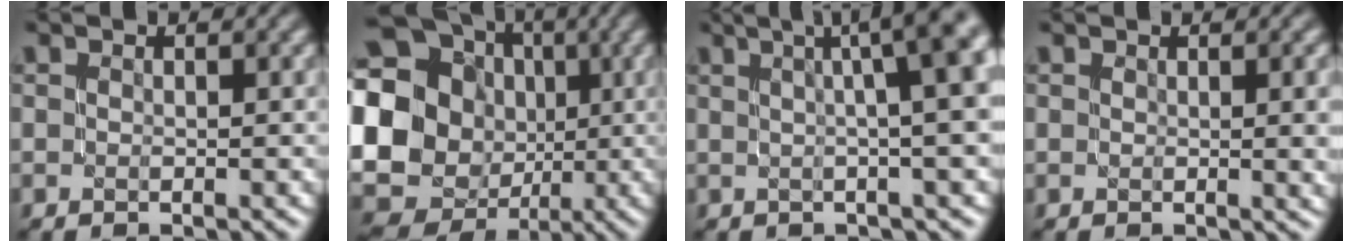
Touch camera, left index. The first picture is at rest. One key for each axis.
{"total": 24.0, "fx": -0.5, "fy": 22.5, "fz": 8.6, "tx": -0.201, "ty": 0.008, "tz": -0.066}
{"total": 11.9, "fx": 3.4, "fy": 4.2, "fz": 10.6, "tx": -0.084, "ty": 0.058, "tz": 0.021}
{"total": 2.8, "fx": 0.6, "fy": 0.9, "fz": 2.6, "tx": -0.025, "ty": -0.001, "tz": 0.010}